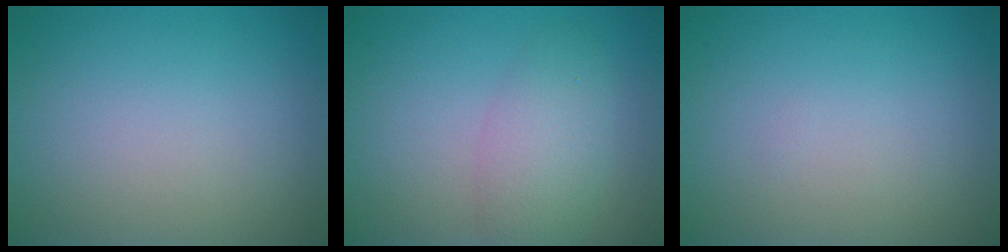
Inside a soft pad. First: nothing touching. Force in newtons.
{"total": 3.5, "press": 3.5, "slide": 0.2}
{"total": 0.0}